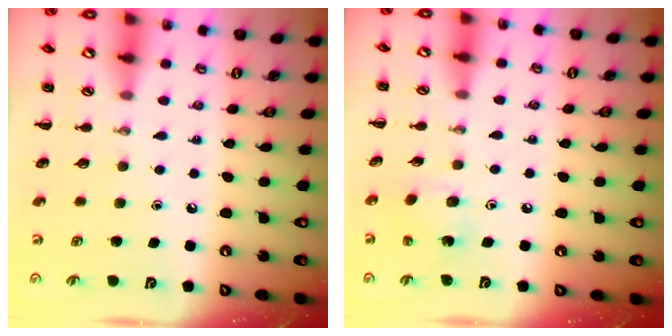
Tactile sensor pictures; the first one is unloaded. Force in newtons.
{"total": 3.8, "press": 3.6, "slide": 1.1}